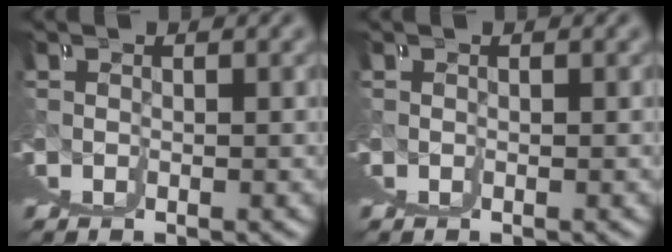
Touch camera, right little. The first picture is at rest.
{"total": 0.0}